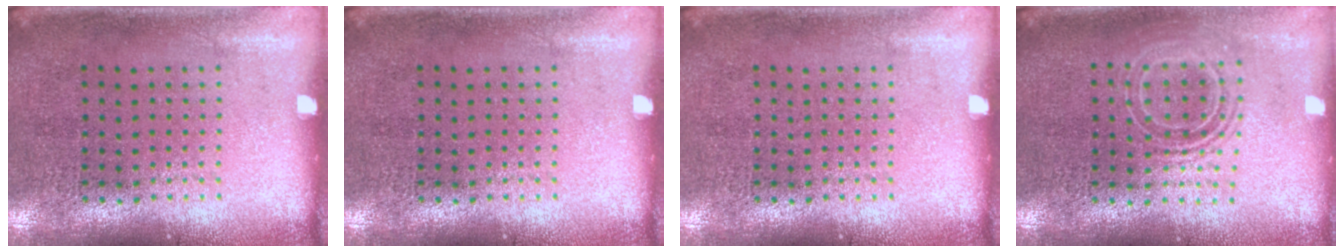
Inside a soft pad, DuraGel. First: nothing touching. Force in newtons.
{"total": 0.0}
{"total": 0.0}
{"total": 1.7, "press": 1.3, "slide": 1.1}